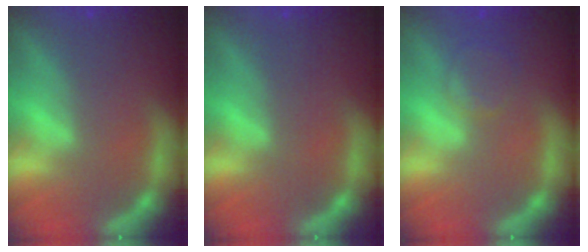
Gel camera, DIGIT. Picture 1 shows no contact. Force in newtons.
{"total": 0.0}
{"total": 2.4}